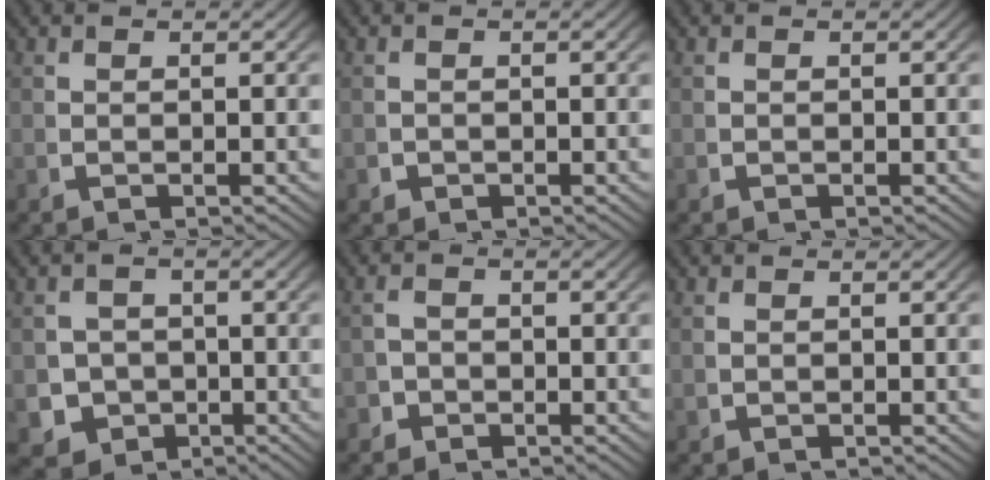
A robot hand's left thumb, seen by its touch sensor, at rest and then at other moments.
{"total": 0.9, "force": [-0.4, 0.8, 0.1], "torque": [-0.004, -0.005, -0.005]}
{"total": 0.0}
{"total": 7.9, "force": [-2.7, 6.9, 2.9], "torque": [-0.057, -0.044, -0.029]}
{"total": 1.8, "force": [-1.0, 1.5, 0.4], "torque": [-0.006, -0.006, -0.018]}
{"total": 0.8, "force": [0.2, 0.7, 0.3], "torque": [-0.010, -0.006, 0.008]}